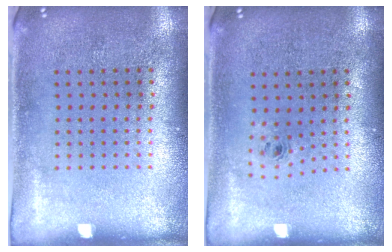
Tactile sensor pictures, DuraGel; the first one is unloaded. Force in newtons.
{"total": 0.6, "press": 0.3, "slide": 0.5}